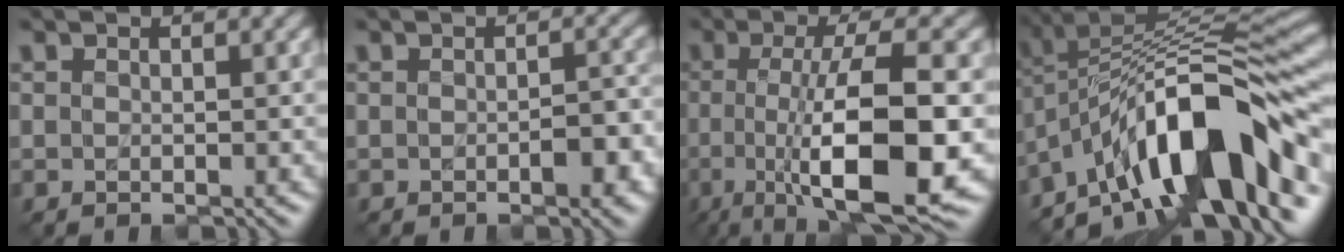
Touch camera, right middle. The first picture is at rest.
{"total": 2.5, "force": [-0.8, 1.1, 2.1], "torque": [-0.034, -0.001, -0.010]}
{"total": 11.9, "force": [-2.0, 3.0, 11.4], "torque": [-0.172, -0.004, -0.035]}
{"total": 12.9, "force": [-6.5, 3.8, 10.5], "torque": [-0.151, 0.023, -0.119]}